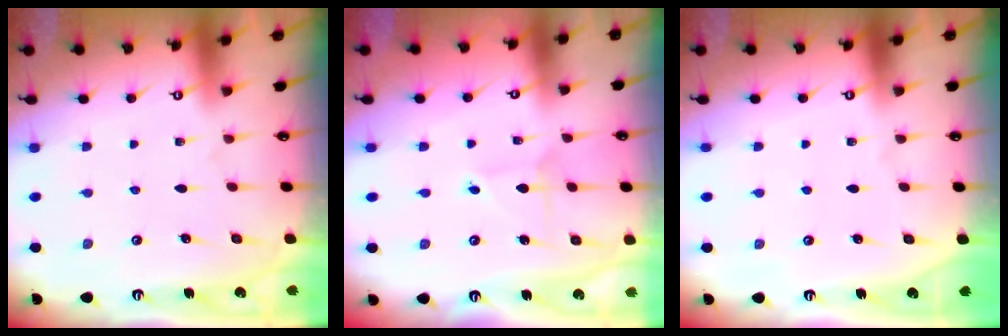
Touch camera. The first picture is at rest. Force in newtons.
{"total": 4.3, "press": 4.3, "slide": 0.4}
{"total": 0.0}